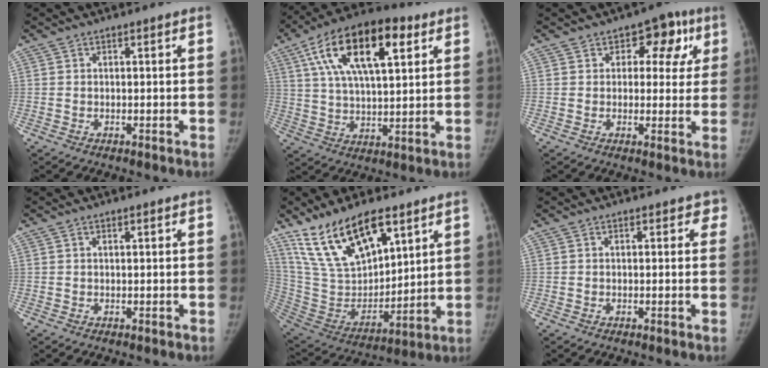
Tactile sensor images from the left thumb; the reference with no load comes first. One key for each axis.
{"total": 20.2, "fx": 8.2, "fy": 8.6, "fz": 16.3, "tx": -0.273, "ty": 0.002, "tz": 0.138}
{"total": 8.5, "fx": 3.3, "fy": 5.9, "fz": 5.2, "tx": -0.003, "ty": -0.004, "tz": 0.034}
{"total": 0.6, "fx": 0.3, "fy": 0.2, "fz": 0.5, "tx": -0.007, "ty": 0.003, "tz": 0.006}
{"total": 20.4, "fx": 12.8, "fy": 9.1, "fz": 13.1, "tx": -0.203, "ty": -0.061, "tz": 0.254}
{"total": 1.7, "fx": 0.9, "fy": 1.2, "fz": 0.9, "tx": 0.019, "ty": 0.003, "tz": 0.002}